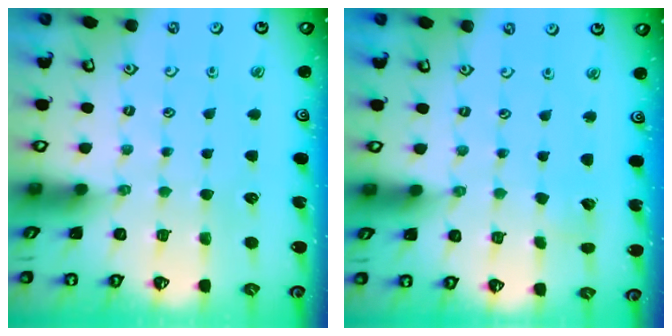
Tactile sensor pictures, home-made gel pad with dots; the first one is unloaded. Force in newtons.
{"total": 3.4, "press": 3.3, "slide": 0.6}